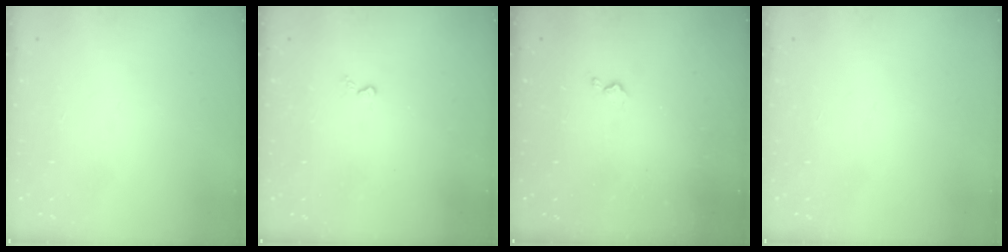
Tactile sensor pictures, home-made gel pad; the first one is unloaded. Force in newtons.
{"total": 2.6, "press": 2.6, "slide": 0.5}
{"total": 3.7, "press": 3.6, "slide": 0.7}
{"total": 0.0}